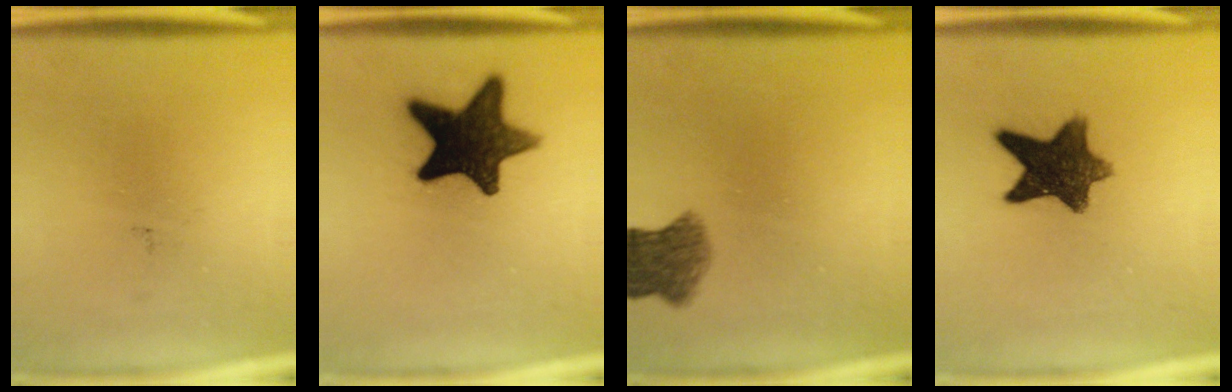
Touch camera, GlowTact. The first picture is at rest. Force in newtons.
{"total": 15.6}
{"total": 5.9}
{"total": 10.5}